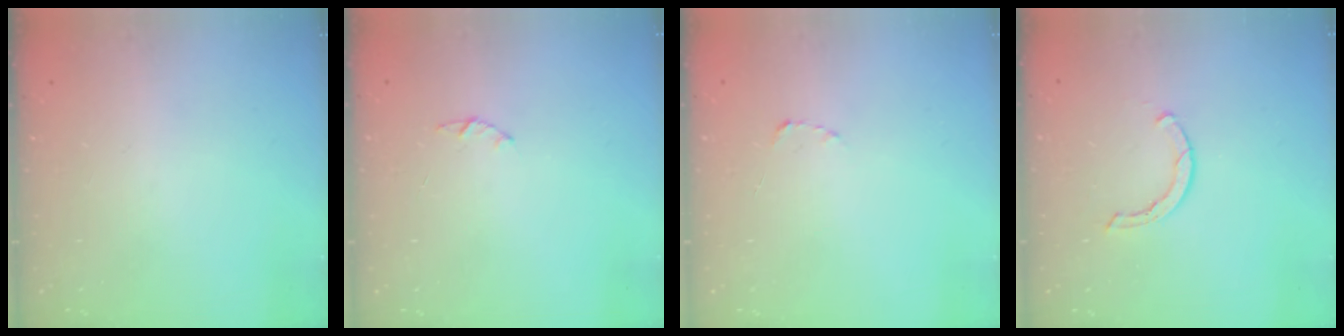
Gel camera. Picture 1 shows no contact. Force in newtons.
{"total": 1.0, "press": 0.9, "slide": 0.3}
{"total": 1.8, "press": 1.7, "slide": 0.3}
{"total": 1.7, "press": 1.6, "slide": 0.3}